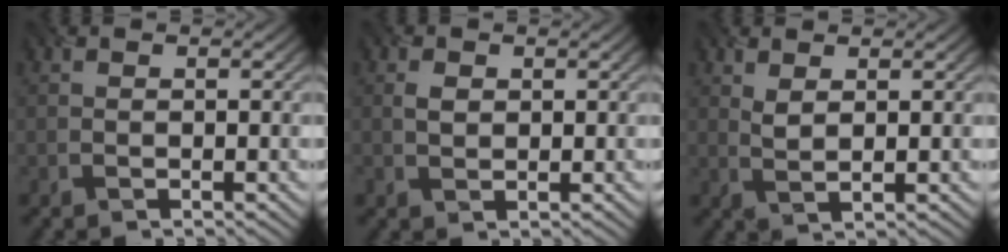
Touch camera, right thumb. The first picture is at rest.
{"total": 1.3, "force": [0.5, 1.1, 0.5], "torque": [-0.015, -0.001, 0.011]}
{"total": 1.9, "force": [1.3, 0.6, 1.2], "torque": [-0.034, -0.003, 0.029]}